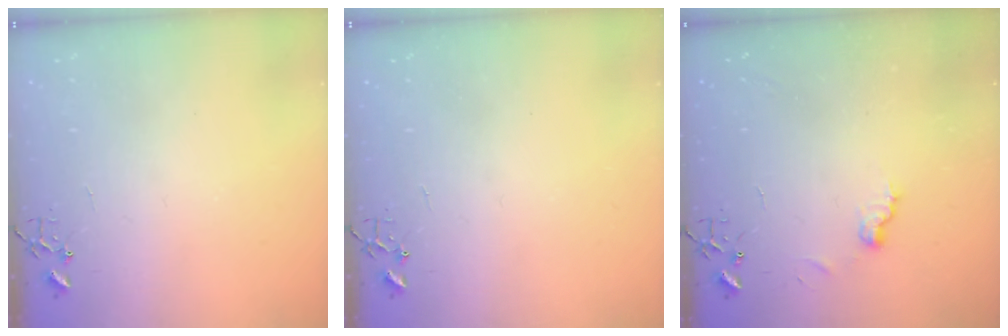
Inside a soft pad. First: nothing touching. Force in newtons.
{"total": 0.0}
{"total": 7.0, "press": 7.0, "slide": 0.8}